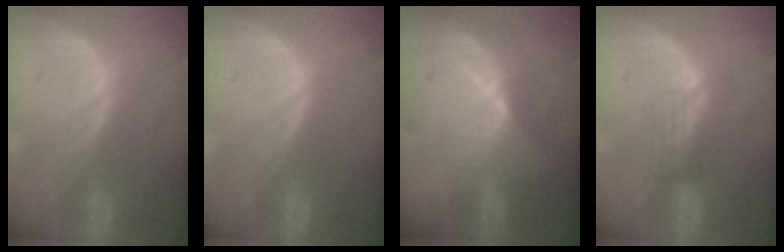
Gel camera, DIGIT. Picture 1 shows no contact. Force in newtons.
{"total": 0.0}
{"total": 6.0, "press": 5.4, "slide": 2.7}
{"total": 2.8, "press": 2.5, "slide": 1.4}